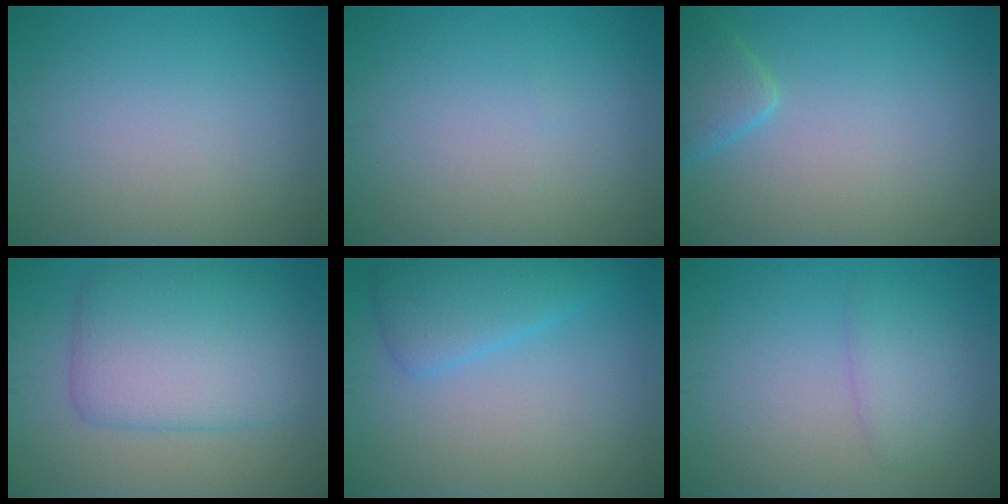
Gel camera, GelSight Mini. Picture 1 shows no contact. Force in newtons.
{"total": 0.0}
{"total": 2.6, "press": 2.6, "slide": 0.2}
{"total": 7.3, "press": 7.3, "slide": 0.1}
{"total": 3.5, "press": 3.5, "slide": 0.1}
{"total": 2.2, "press": 2.2, "slide": 0.2}